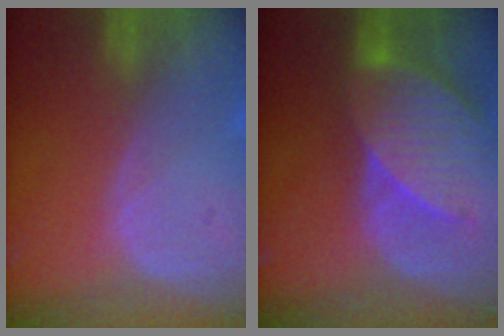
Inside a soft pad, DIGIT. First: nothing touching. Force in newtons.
{"total": 9.6, "press": 8.7, "slide": 3.9}